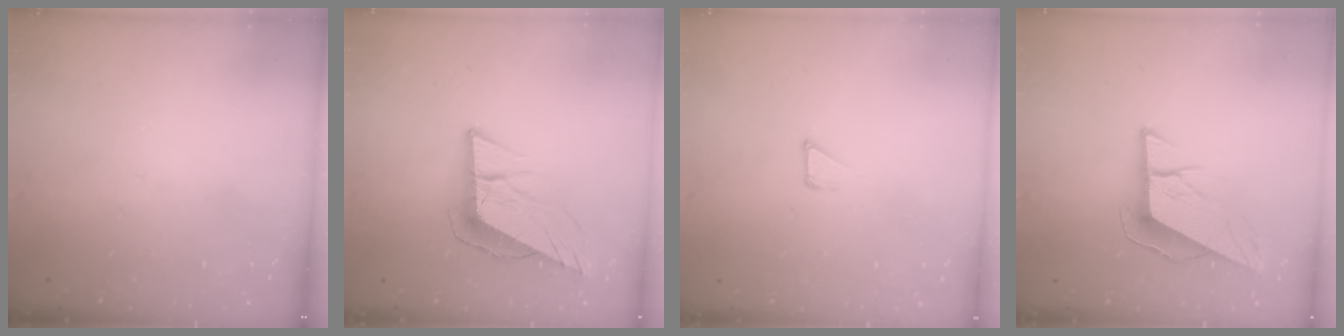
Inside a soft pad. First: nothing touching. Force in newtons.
{"total": 11.4, "press": 10.8, "slide": 3.6}
{"total": 1.6, "press": 1.6, "slide": 0.1}
{"total": 9.8, "press": 9.6, "slide": 2.3}